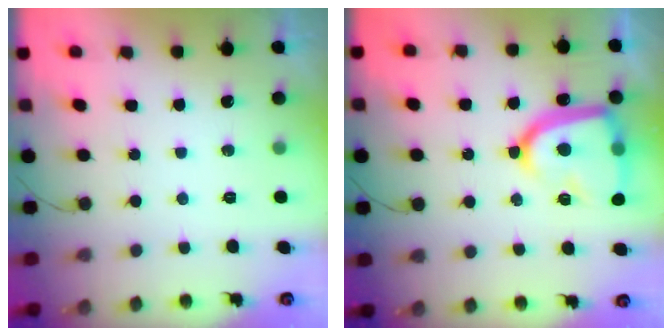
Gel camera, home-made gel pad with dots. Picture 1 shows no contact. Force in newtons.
{"total": 19.7, "press": 19.6, "slide": 1.6}